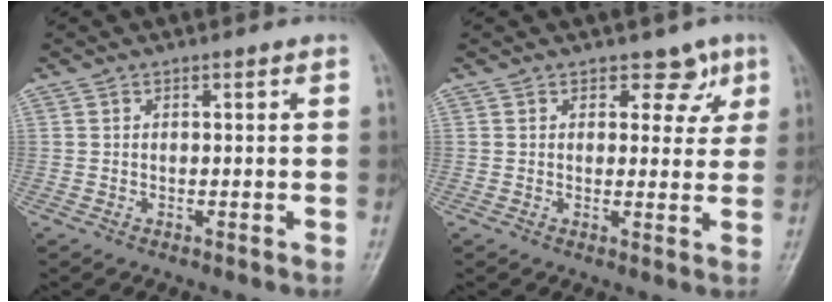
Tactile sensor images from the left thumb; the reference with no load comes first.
{"total": 4.2, "force": [2.4, 3.0, 1.7], "torque": [0.018, -0.010, 0.029]}